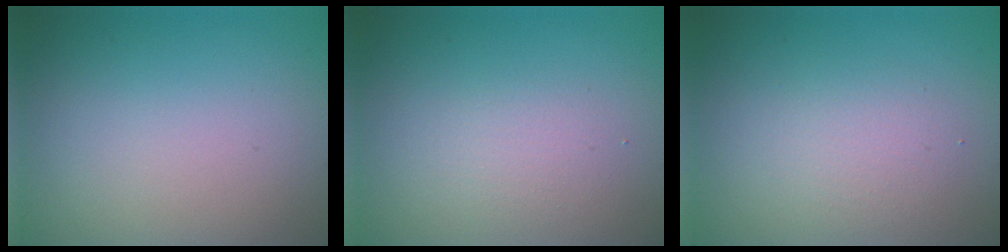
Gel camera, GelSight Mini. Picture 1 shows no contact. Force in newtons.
{"total": 1.6, "press": 1.6, "slide": 0.1}
{"total": 2.3, "press": 2.3, "slide": 0.1}